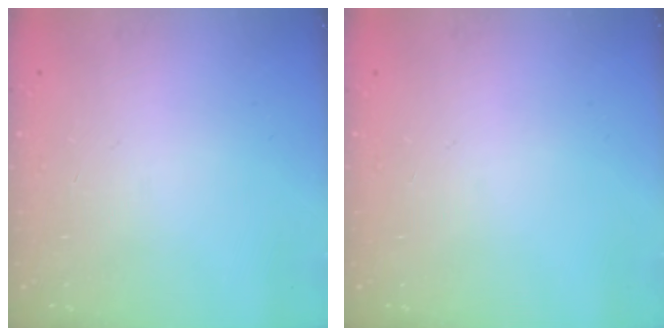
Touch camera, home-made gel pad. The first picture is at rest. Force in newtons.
{"total": 0.0}